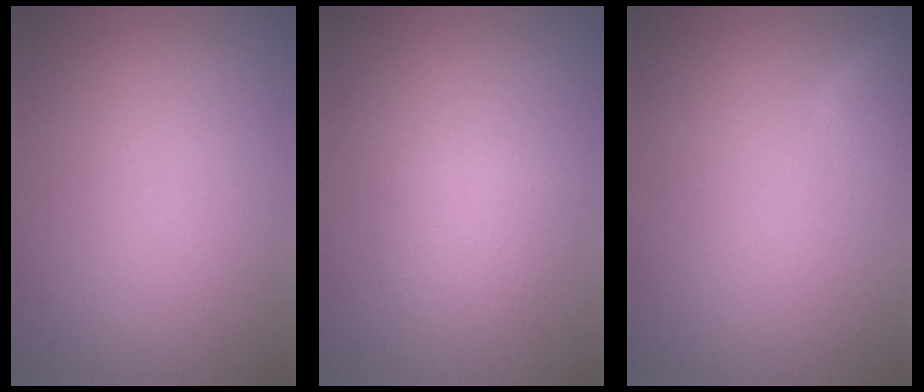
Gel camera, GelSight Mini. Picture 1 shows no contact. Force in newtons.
{"total": 2.9, "press": 2.9, "slide": 0.2}
{"total": 3.0, "press": 3.0, "slide": 0.3}